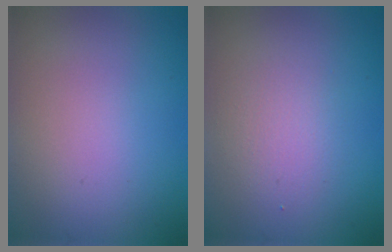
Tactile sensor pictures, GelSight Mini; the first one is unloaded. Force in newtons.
{"total": 1.9, "press": 1.9, "slide": 0.0}